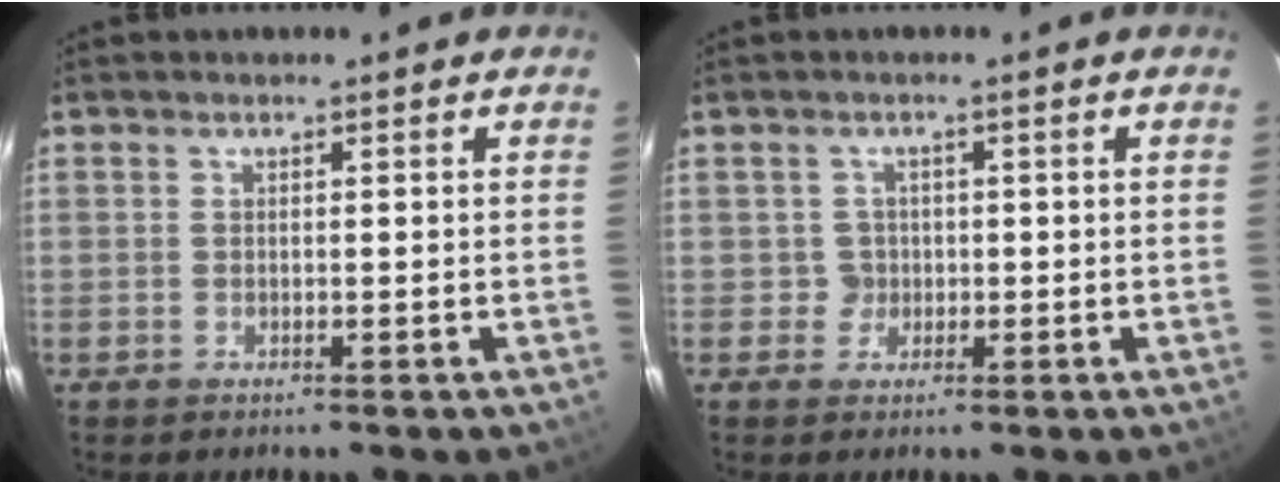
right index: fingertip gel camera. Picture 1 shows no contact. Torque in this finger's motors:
{"motor_torque": [-0.20, 0.13, -0.04, 0.00]}